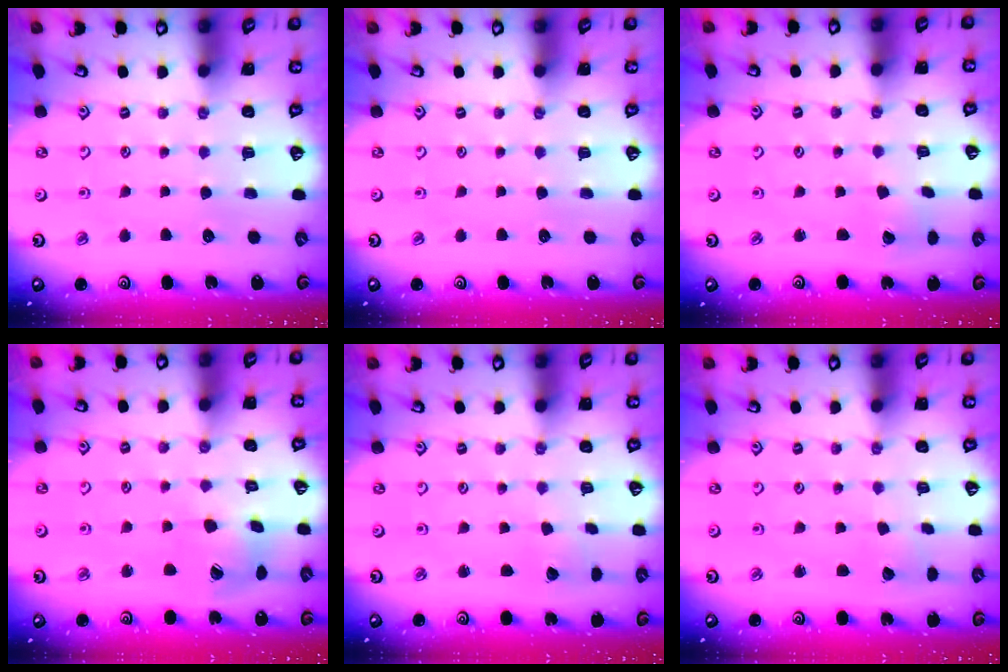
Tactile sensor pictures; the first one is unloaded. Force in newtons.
{"total": 0.0}
{"total": 2.6, "press": 2.6, "slide": 0.3}
{"total": 8.8, "press": 8.7, "slide": 1.2}
{"total": 1.5, "press": 1.5, "slide": 0.0}
{"total": 2.1, "press": 2.1, "slide": 0.1}